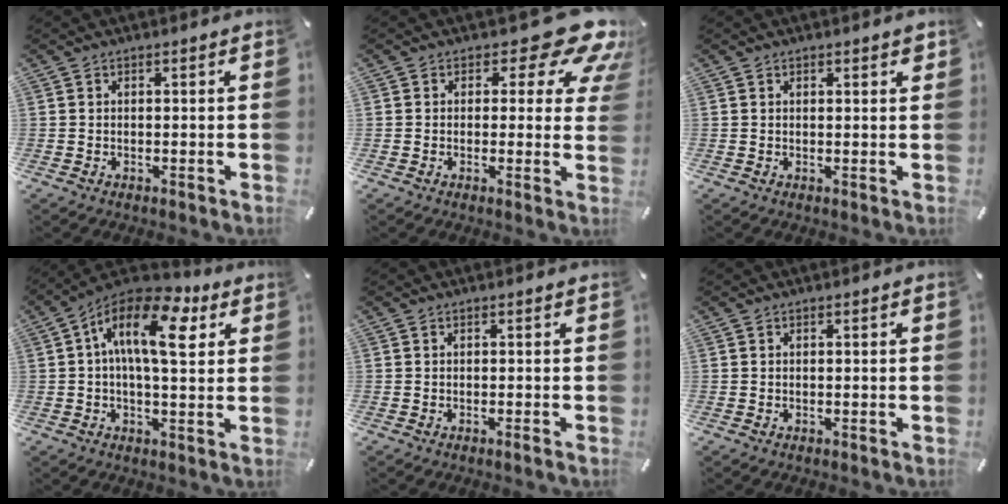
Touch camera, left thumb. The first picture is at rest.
{"total": 11.9, "force": [6.5, 5.7, 8.2], "torque": [-0.098, -0.049, 0.111]}
{"total": 1.0, "force": [0.7, 0.5, 0.5], "torque": [-0.002, -0.003, 0.011]}
{"total": 15.2, "force": [4.7, 6.8, 12.7], "torque": [-0.229, -0.017, 0.076]}
{"total": 1.1, "force": [-0.2, -0.1, 1.0], "torque": [-0.014, -0.005, -0.003]}
{"total": 0.0}